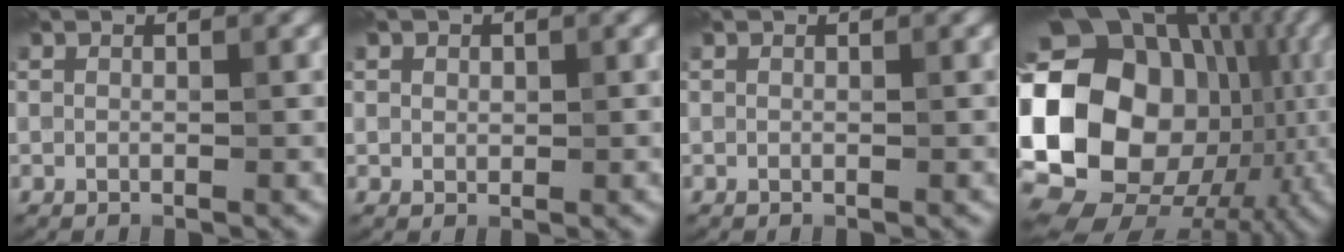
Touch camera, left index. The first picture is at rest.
{"total": 0.9, "force": [0.5, 0.8, 0.0], "torque": [0.005, -0.003, 0.008]}
{"total": 0.0}
{"total": 21.4, "force": [-0.2, 17.3, 12.5], "torque": [-0.221, 0.002, -0.029]}